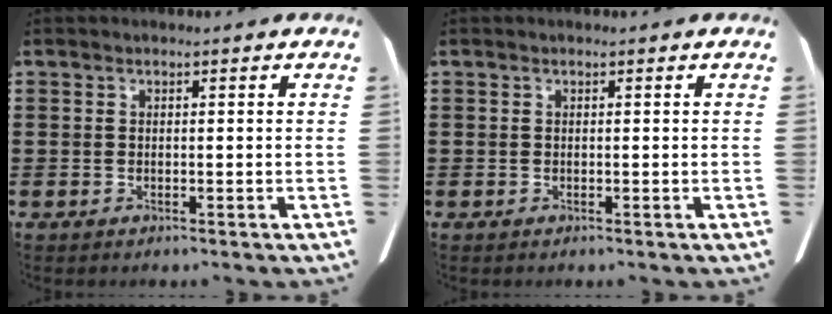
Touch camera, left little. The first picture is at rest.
{"total": 0.0}